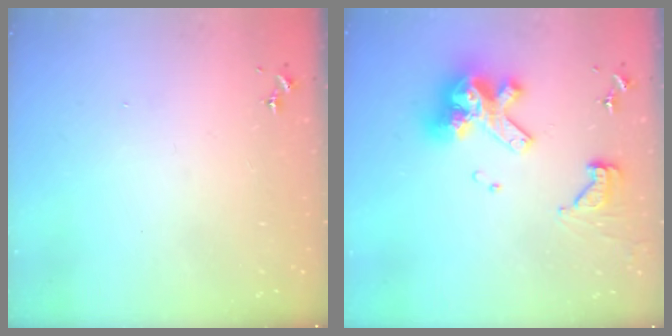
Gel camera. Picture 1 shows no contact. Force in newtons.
{"total": 20.0, "press": 19.8, "slide": 2.3}